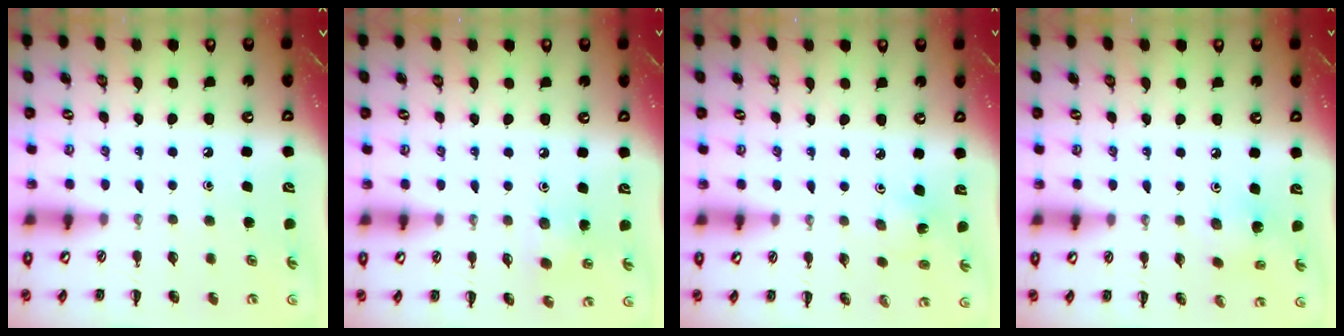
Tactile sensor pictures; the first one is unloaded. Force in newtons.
{"total": 4.6, "press": 4.4, "slide": 1.4}
{"total": 3.4, "press": 3.3, "slide": 0.9}
{"total": 3.6, "press": 3.5, "slide": 0.7}